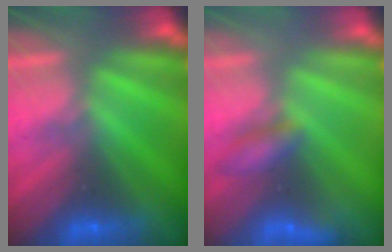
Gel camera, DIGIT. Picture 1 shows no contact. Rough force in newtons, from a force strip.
{"total": 2.1}